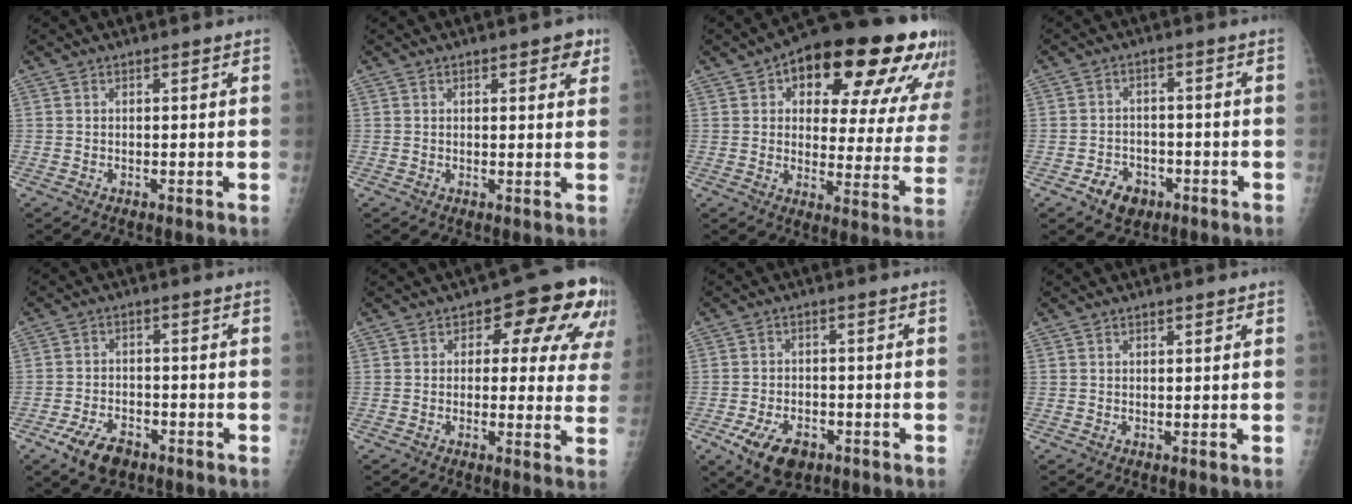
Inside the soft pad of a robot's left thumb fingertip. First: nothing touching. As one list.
[{"total": 4.1, "force": [2.2, 1.7, 3.1], "torque": [-0.022, -0.007, 0.021]}, {"total": 26.2, "force": [13.3, 10.7, 19.9], "torque": [-0.229, -0.005, 0.180]}, {"total": 5.5, "force": [-3.0, 4.0, 2.3], "torque": [-0.021, 0.020, -0.043]}, {"total": 7.3, "force": [-4.4, 4.1, 4.1], "torque": [-0.072, 0.018, -0.075]}, {"total": 13.7, "force": [5.4, 7.5, 10.1], "torque": [-0.058, 0.000, 0.052]}, {"total": 8.8, "force": [-4.5, 5.2, 5.5], "torque": [-0.091, 0.015, -0.067]}, {"total": 0.7, "force": [0.4, 0.2, 0.5], "torque": [-0.008, -0.001, 0.005]}]